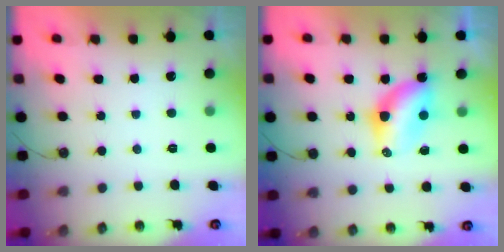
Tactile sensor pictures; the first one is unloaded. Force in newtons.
{"total": 6.5, "press": 6.5, "slide": 0.2}